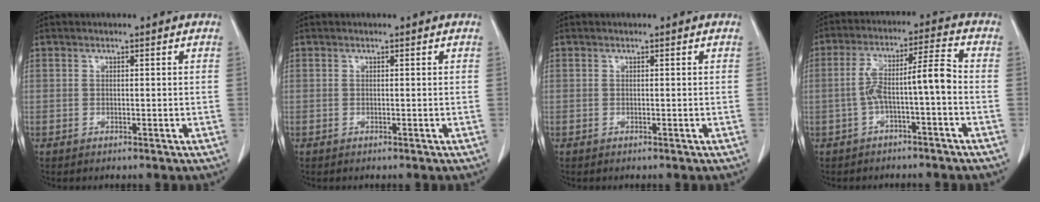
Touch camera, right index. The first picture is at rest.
{"total": 0.0}
{"total": 0.0}
{"total": 7.7, "force": [-1.7, 0.7, 7.5], "torque": [-0.139, 0.035, -0.027]}